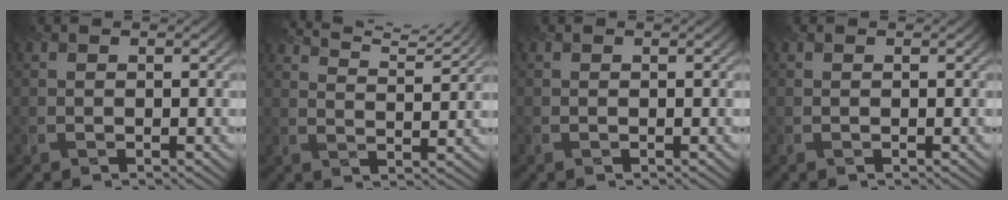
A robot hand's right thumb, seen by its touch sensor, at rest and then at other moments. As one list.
[{"total": 8.5, "force": [7.2, 1.3, 4.3], "torque": [-0.076, 0.009, 0.107]}, {"total": 0.0}, {"total": 0.0}]